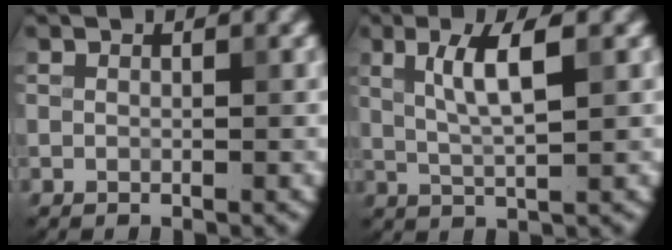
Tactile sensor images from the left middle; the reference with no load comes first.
{"total": 4.2, "force": [1.4, 0.8, 3.9], "torque": [-0.076, -0.001, 0.027]}